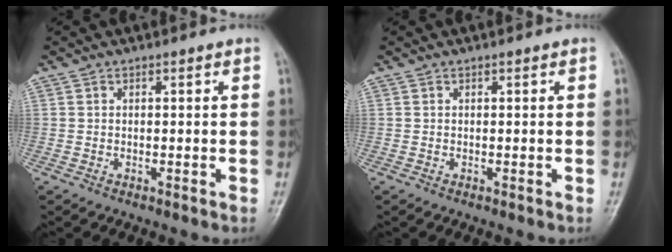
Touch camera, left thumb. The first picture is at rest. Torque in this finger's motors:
{"motor_torque": [0.06, 0.06, 0.00, 0.00, 0.00]}